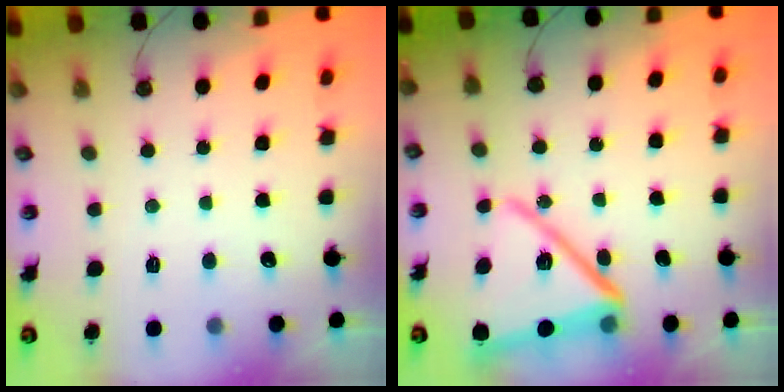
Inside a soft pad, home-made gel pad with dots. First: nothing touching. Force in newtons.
{"total": 20.3, "press": 20.3, "slide": 1.3}